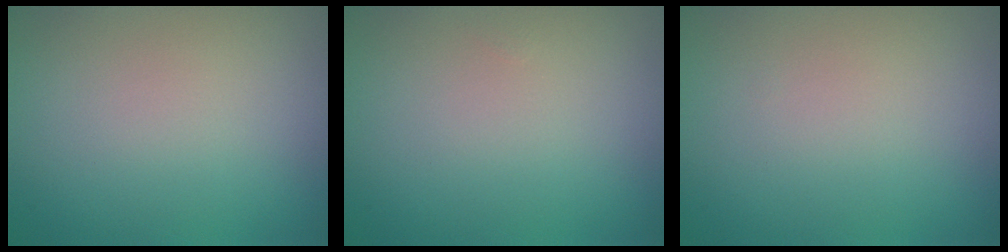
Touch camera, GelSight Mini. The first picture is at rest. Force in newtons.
{"total": 0.0}
{"total": 0.0}